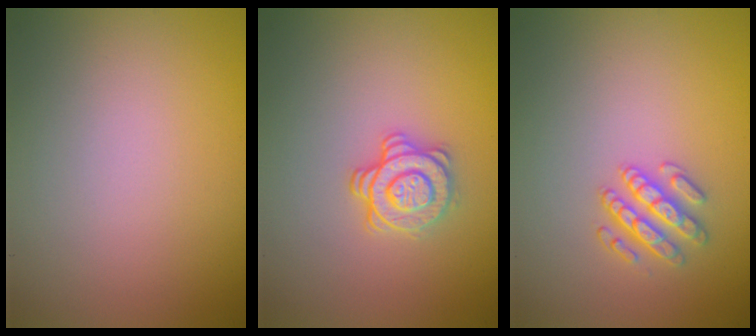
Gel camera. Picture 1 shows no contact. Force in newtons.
{"total": 2.9, "press": 2.5, "slide": 1.4}
{"total": 2.5, "press": 2.4, "slide": 0.5}